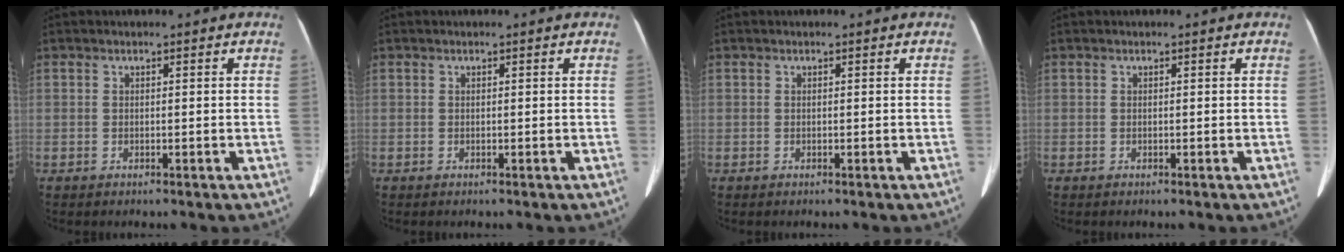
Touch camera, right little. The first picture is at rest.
{"total": 0.0}
{"total": 0.0}
{"total": 0.0}